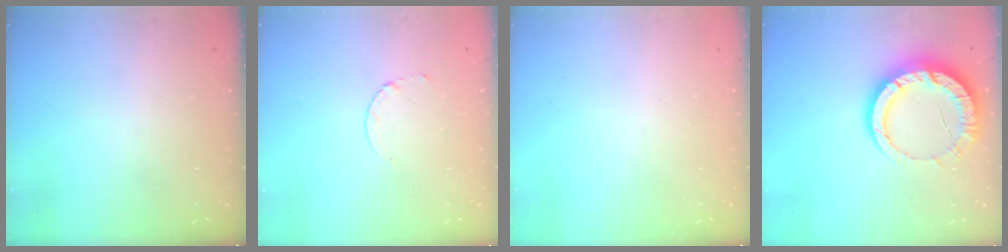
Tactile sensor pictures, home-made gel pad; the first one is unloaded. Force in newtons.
{"total": 2.6, "press": 2.6, "slide": 0.3}
{"total": 0.0}
{"total": 13.4, "press": 13.3, "slide": 1.1}